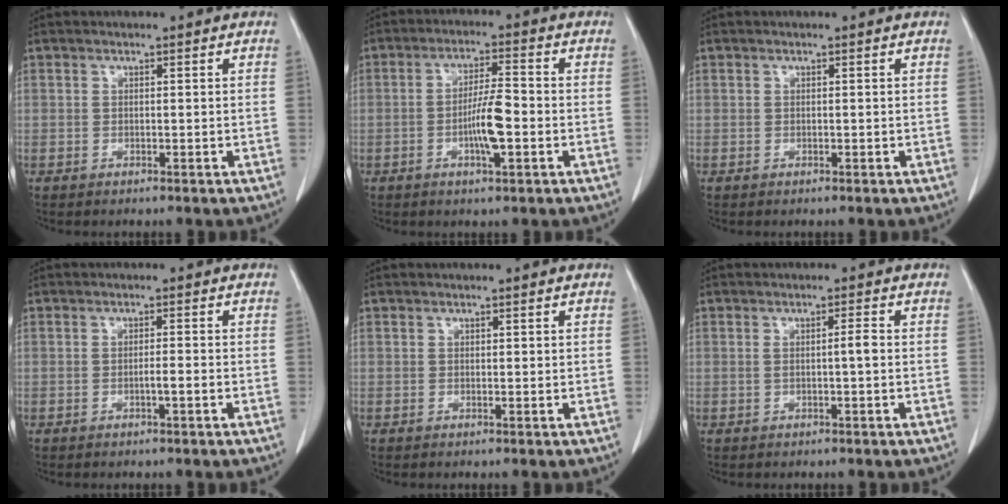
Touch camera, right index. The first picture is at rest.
{"total": 6.4, "force": [-1.7, 0.9, 6.1], "torque": [-0.115, 0.002, -0.030]}
{"total": 0.0}
{"total": 1.5, "force": [-0.6, 0.0, 1.4], "torque": [-0.022, 0.001, -0.012]}
{"total": 0.0}
{"total": 1.9, "force": [-0.1, -0.1, 1.9], "torque": [-0.032, 0.002, -0.001]}